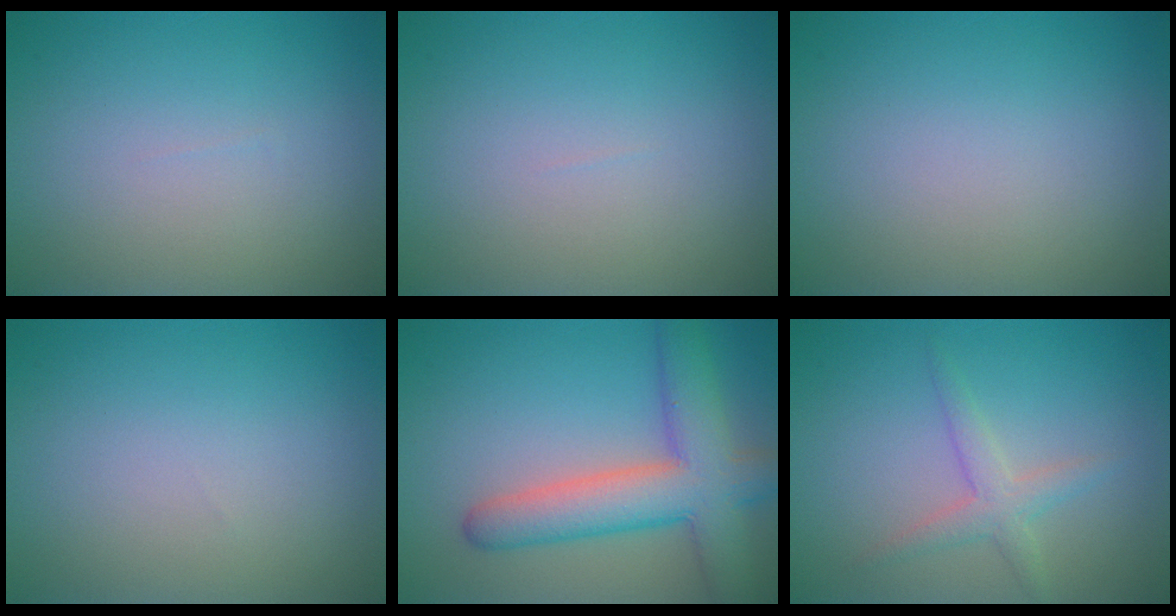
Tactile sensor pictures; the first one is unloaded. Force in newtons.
{"total": 0.0}
{"total": 0.0}
{"total": 0.0}
{"total": 7.7, "press": 7.7, "slide": 0.5}
{"total": 2.2, "press": 2.2, "slide": 0.1}